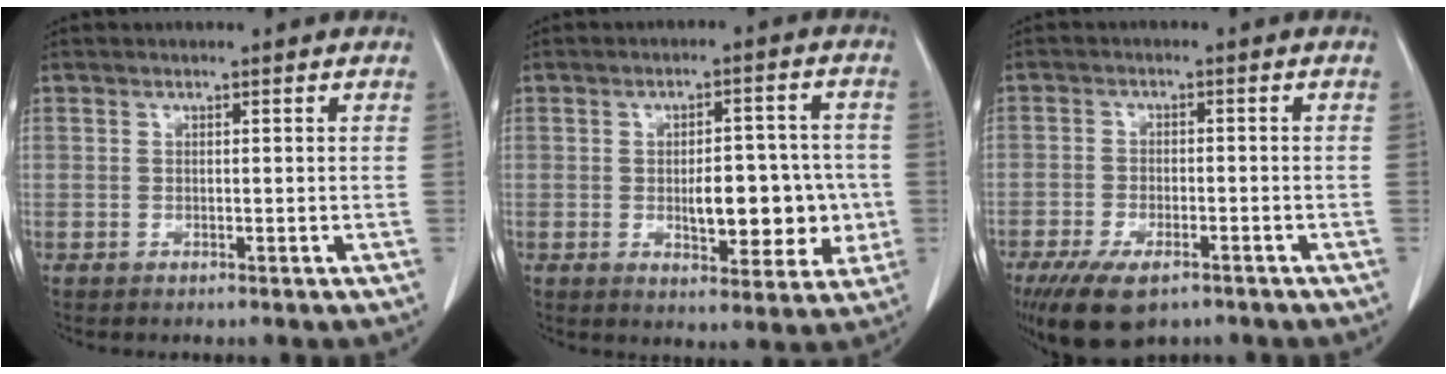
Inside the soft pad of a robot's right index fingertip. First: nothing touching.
{"total": 10.0, "force": [-1.2, 4.5, 8.8], "torque": [-0.110, 0.014, -0.006]}
{"total": 9.4, "force": [-6.4, 3.8, 5.8], "torque": [-0.101, -0.013, -0.103]}